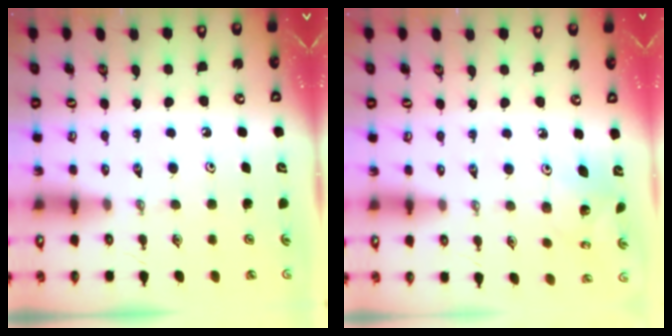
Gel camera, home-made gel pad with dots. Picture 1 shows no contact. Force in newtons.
{"total": 5.2, "press": 5.2, "slide": 0.4}